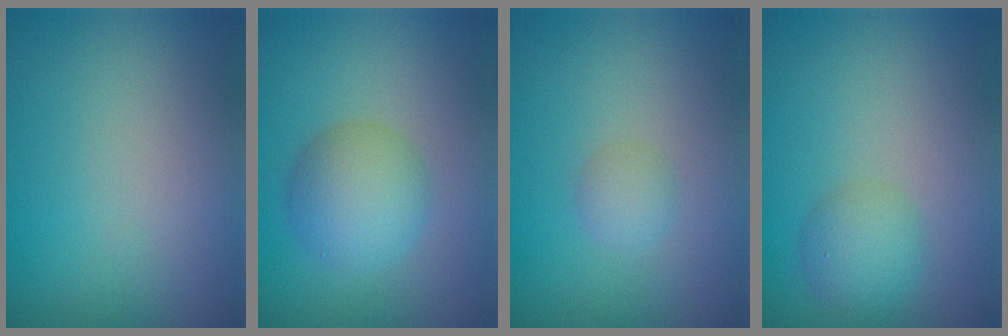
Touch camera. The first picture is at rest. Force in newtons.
{"total": 4.4, "press": 4.4, "slide": 0.1}
{"total": 1.3, "press": 1.3, "slide": 0.1}
{"total": 2.6, "press": 2.6, "slide": 0.0}